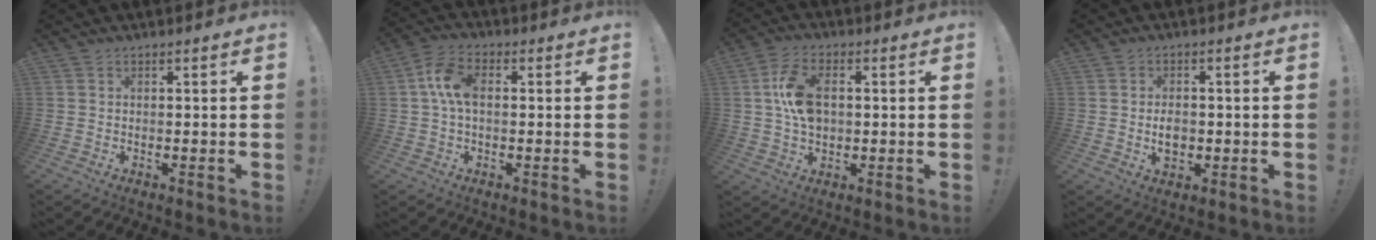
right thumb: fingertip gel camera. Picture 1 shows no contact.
{"total": 8.4, "force": [0.7, 5.0, 6.7], "torque": [-0.126, 0.011, 0.016]}
{"total": 11.4, "force": [1.1, 7.4, 8.6], "torque": [-0.150, 0.004, 0.022]}
{"total": 5.2, "force": [-1.0, 3.8, 3.3], "torque": [-0.041, -0.002, -0.020]}